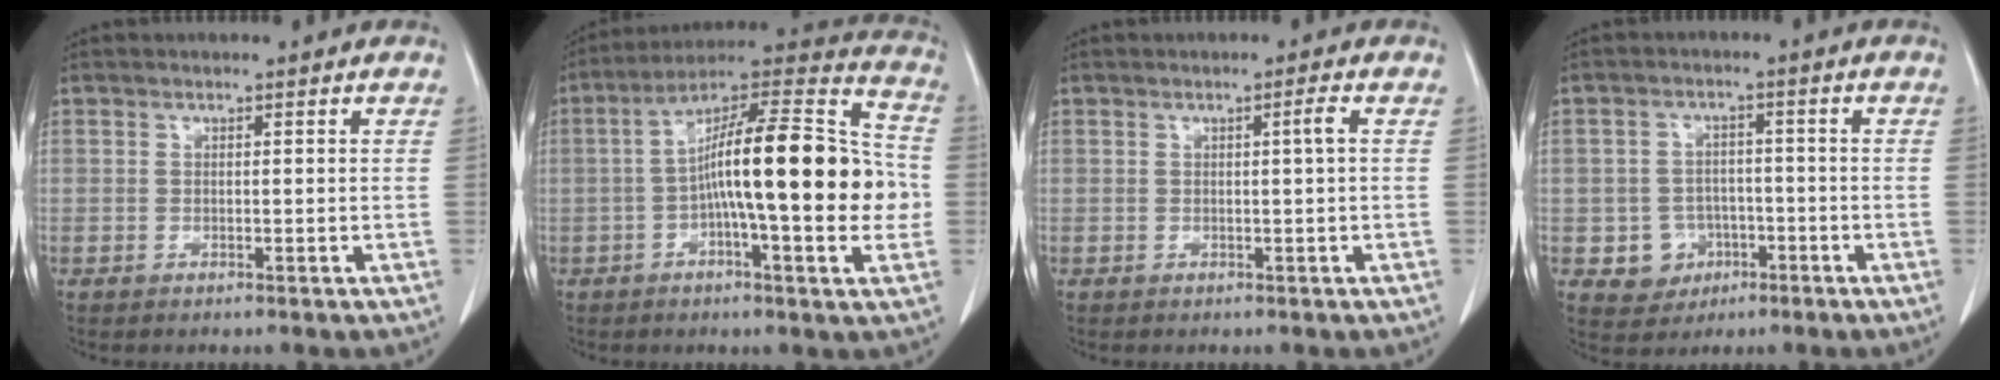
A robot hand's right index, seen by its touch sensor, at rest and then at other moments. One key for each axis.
{"total": 22.3, "fx": -1.8, "fy": 3.4, "fz": 21.9, "tx": -0.328, "ty": 0.027, "tz": -0.031}
{"total": 1.4, "fx": 0.1, "fy": -0.4, "fz": 1.3, "tx": -0.022, "ty": 0.001, "tz": 0.001}
{"total": 5.5, "fx": -2.0, "fy": 5.0, "fz": 0.9, "tx": -0.008, "ty": 0.011, "tz": -0.022}